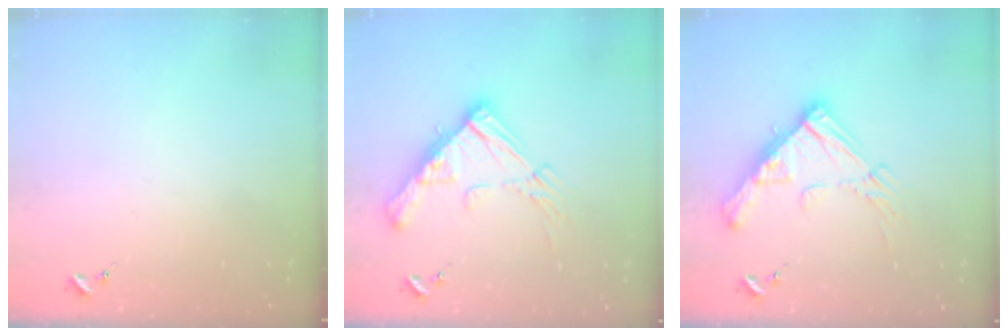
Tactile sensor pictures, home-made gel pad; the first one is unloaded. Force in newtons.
{"total": 17.3, "press": 17.2, "slide": 1.7}
{"total": 17.3, "press": 17.2, "slide": 1.7}